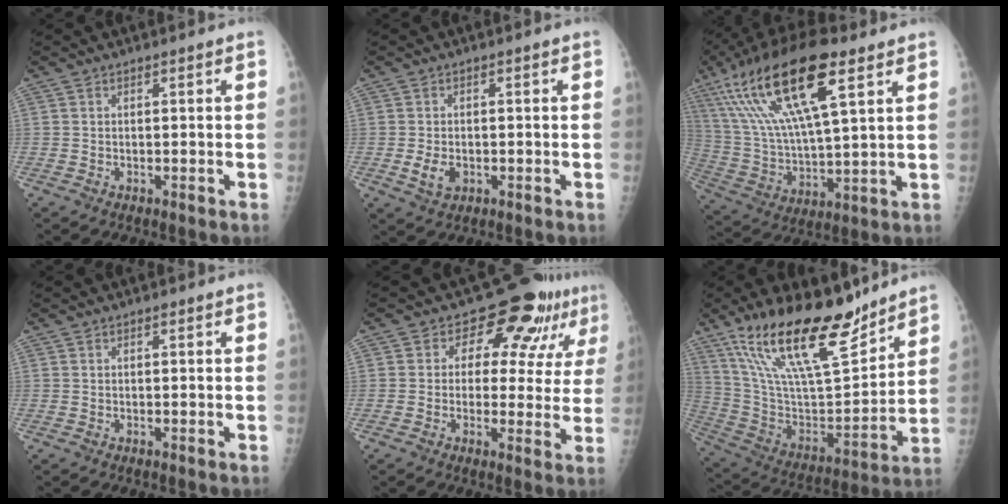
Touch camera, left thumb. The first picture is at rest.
{"total": 3.6, "force": [-0.8, 2.5, 2.4], "torque": [-0.042, -0.001, -0.009]}
{"total": 22.8, "force": [11.1, 6.8, 18.8], "torque": [-0.369, -0.015, 0.206]}
{"total": 0.0}
{"total": 11.8, "force": [6.5, 6.8, 7.2], "torque": [-0.052, -0.020, 0.071]}
{"total": 24.7, "force": [17.4, 7.4, 15.9], "torque": [-0.251, -0.077, 0.314]}